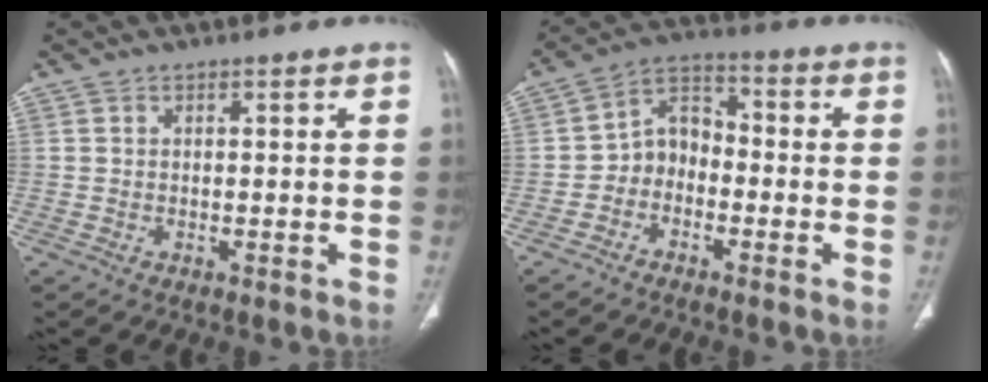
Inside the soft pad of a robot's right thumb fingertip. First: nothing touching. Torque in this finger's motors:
{"motor_torque": [-0.22, 0.17, -0.23, 0.11, 0.03]}